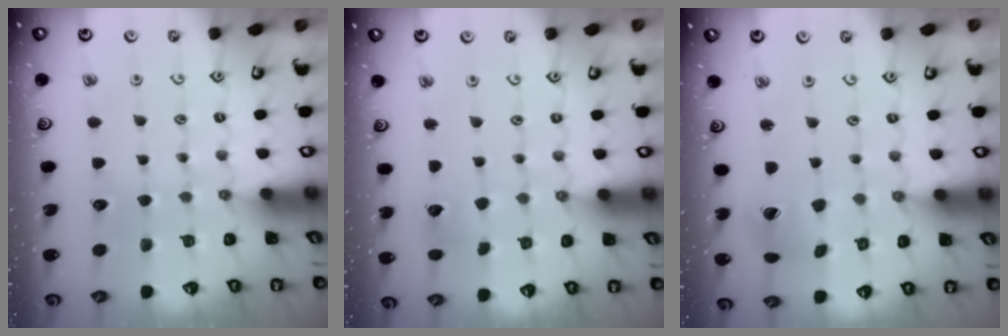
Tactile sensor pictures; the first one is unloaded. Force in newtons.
{"total": 3.4, "press": 3.3, "slide": 0.4}
{"total": 4.3, "press": 4.3, "slide": 0.4}